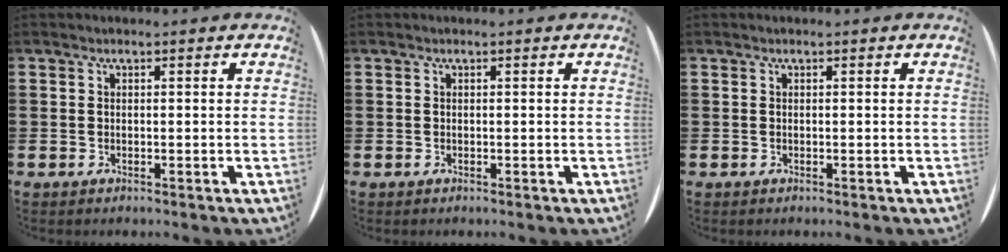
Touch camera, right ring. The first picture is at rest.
{"total": 0.0}
{"total": 0.0}